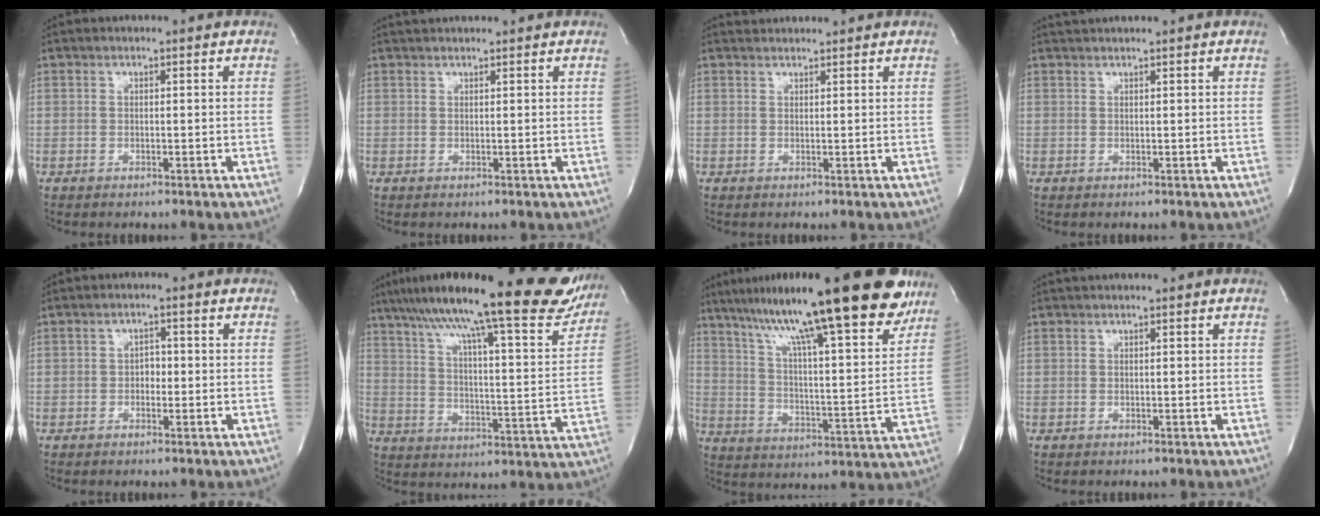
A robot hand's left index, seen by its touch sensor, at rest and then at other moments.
{"total": 2.8, "force": [2.6, 0.0, 0.8], "torque": [-0.008, 0.028, 0.044]}
{"total": 2.1, "force": [2.1, 0.0, -0.1], "torque": [-0.004, 0.021, 0.040]}
{"total": 1.7, "force": [1.6, -0.5, 0.3], "torque": [-0.004, 0.014, 0.036]}
{"total": 1.8, "force": [-0.4, 1.2, 1.3], "torque": [-0.012, 0.007, -0.007]}
{"total": 27.8, "force": [22.3, 3.7, 16.2], "torque": [-0.253, -0.006, 0.302]}
{"total": 27.4, "force": [20.0, 3.3, 18.4], "torque": [-0.292, 0.020, 0.295]}
{"total": 1.1, "force": [0.9, -0.1, 0.6], "torque": [-0.007, 0.018, 0.019]}